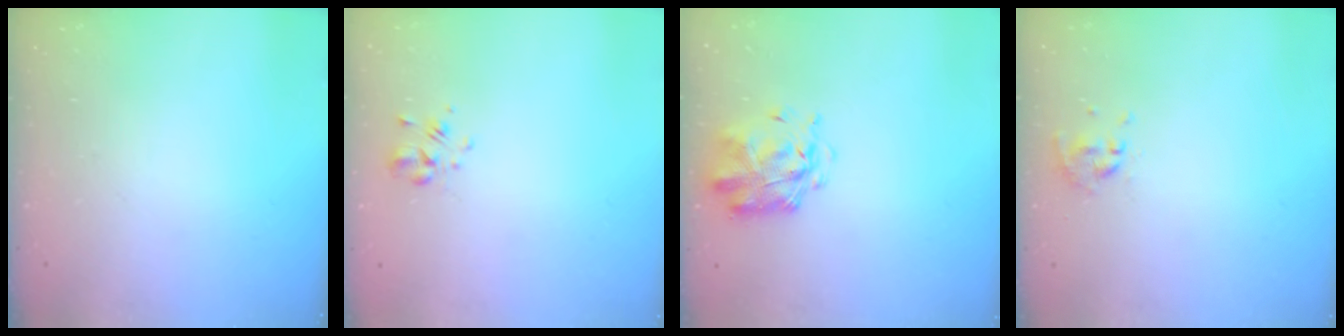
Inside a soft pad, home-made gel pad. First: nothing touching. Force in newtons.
{"total": 2.0, "press": 1.9, "slide": 0.7}
{"total": 2.9, "press": 2.8, "slide": 0.8}
{"total": 0.6, "press": 0.5, "slide": 0.1}